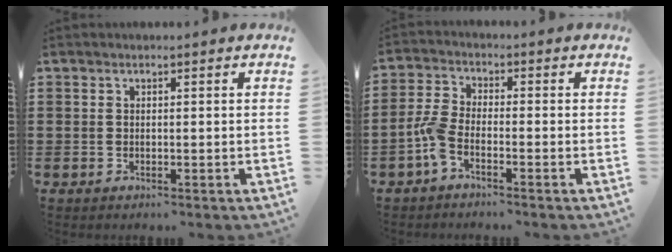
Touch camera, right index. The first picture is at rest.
{"total": 4.1, "force": [-2.2, 1.5, 3.2], "torque": [-0.083, -0.002, -0.046]}